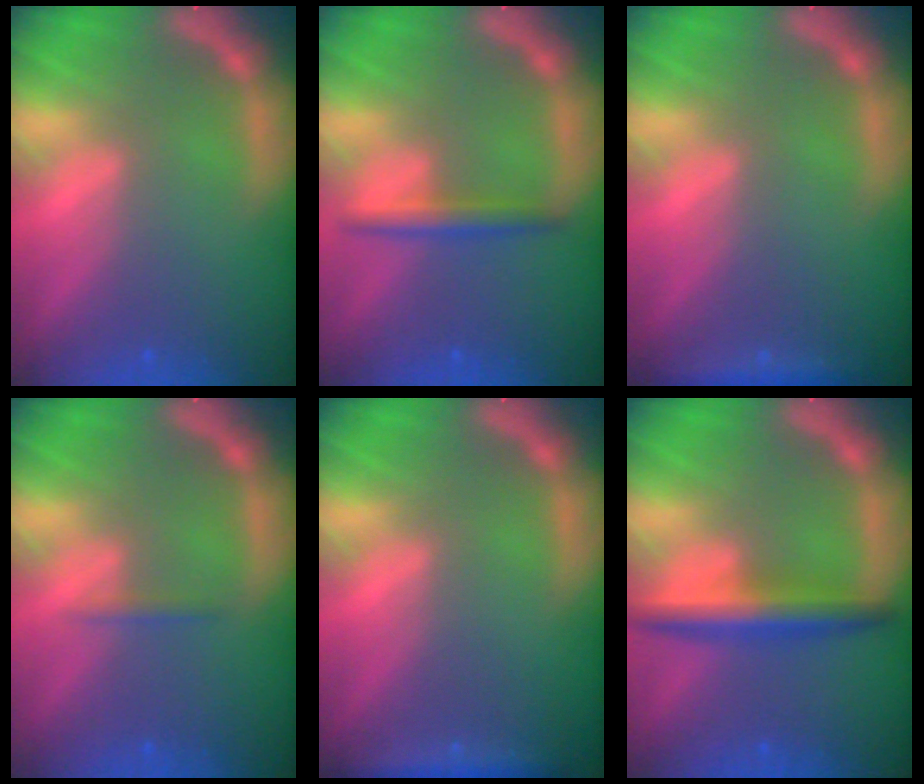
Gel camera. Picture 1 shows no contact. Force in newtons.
{"total": 2.5}
{"total": 1.9}
{"total": 0.9}
{"total": 2.4}
{"total": 4.5}